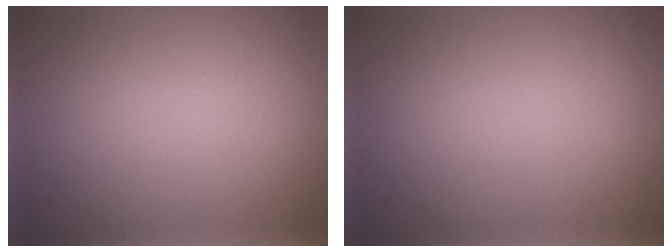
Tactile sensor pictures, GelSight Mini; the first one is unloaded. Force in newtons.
{"total": 0.0}